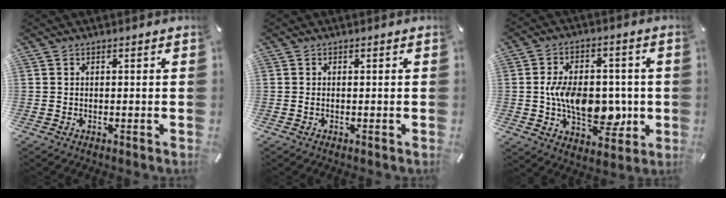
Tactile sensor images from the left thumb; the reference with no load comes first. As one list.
[{"total": 0.5, "force": [-0.2, 0.2, 0.5], "torque": [-0.009, 0.000, -0.003]}, {"total": 14.4, "force": [-1.0, 9.3, 10.9], "torque": [-0.172, 0.008, -0.015]}]